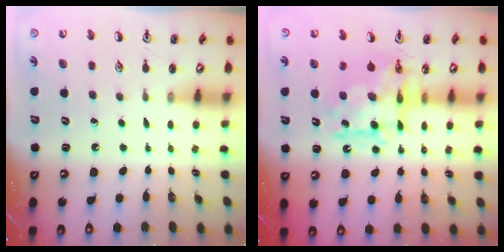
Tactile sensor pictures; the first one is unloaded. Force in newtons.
{"total": 11.7, "press": 11.6, "slide": 0.5}